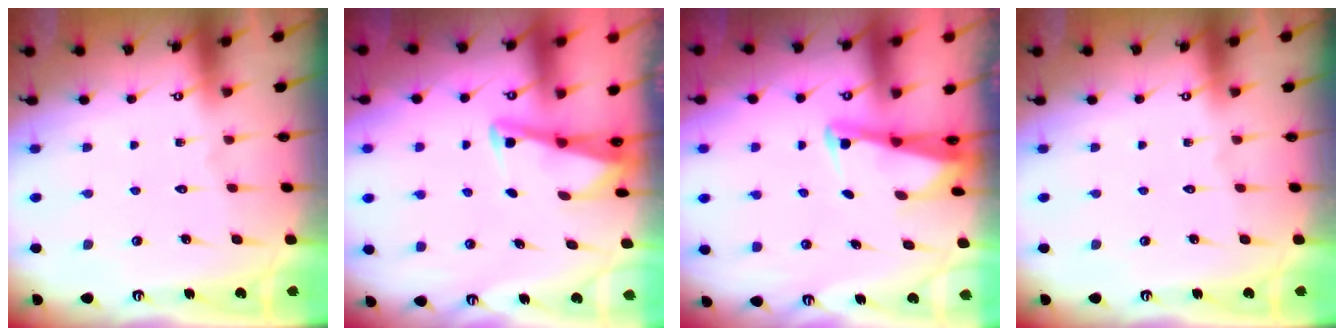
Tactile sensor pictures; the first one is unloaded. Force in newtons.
{"total": 3.0, "press": 2.9, "slide": 0.4}
{"total": 2.3, "press": 2.3, "slide": 0.2}
{"total": 0.0}